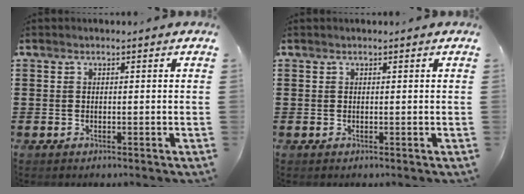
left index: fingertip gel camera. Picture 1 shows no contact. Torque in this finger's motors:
{"motor_torque": [2.14, 0.00, -0.04, 0.00]}